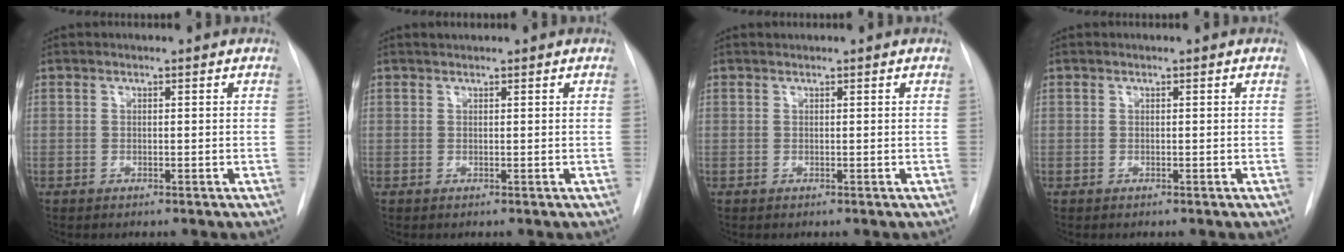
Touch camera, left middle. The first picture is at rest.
{"total": 0.6, "force": [0.6, 0.1, 0.1], "torque": [-0.011, 0.006, 0.014]}
{"total": 0.0}
{"total": 0.0}